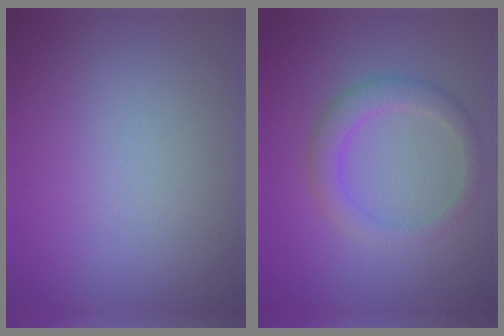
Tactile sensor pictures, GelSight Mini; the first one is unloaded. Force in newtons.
{"total": 2.9, "press": 2.9, "slide": 0.1}